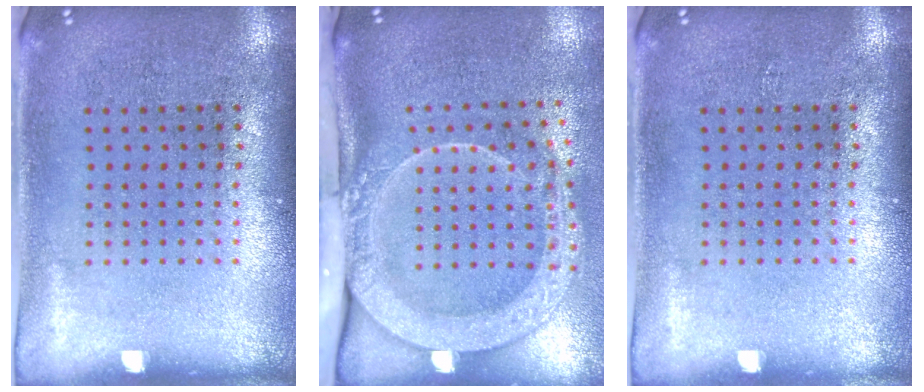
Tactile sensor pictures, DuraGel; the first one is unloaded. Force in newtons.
{"total": 2.9, "press": 2.1, "slide": 2.0}
{"total": 0.0}